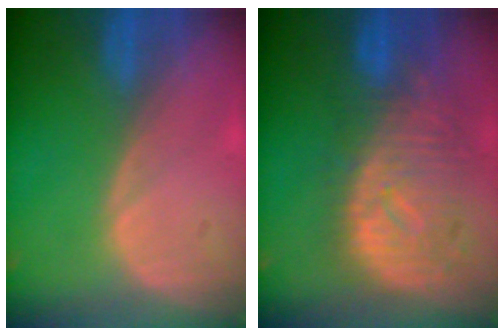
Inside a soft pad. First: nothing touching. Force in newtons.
{"total": 10.9, "press": 9.7, "slide": 4.9}